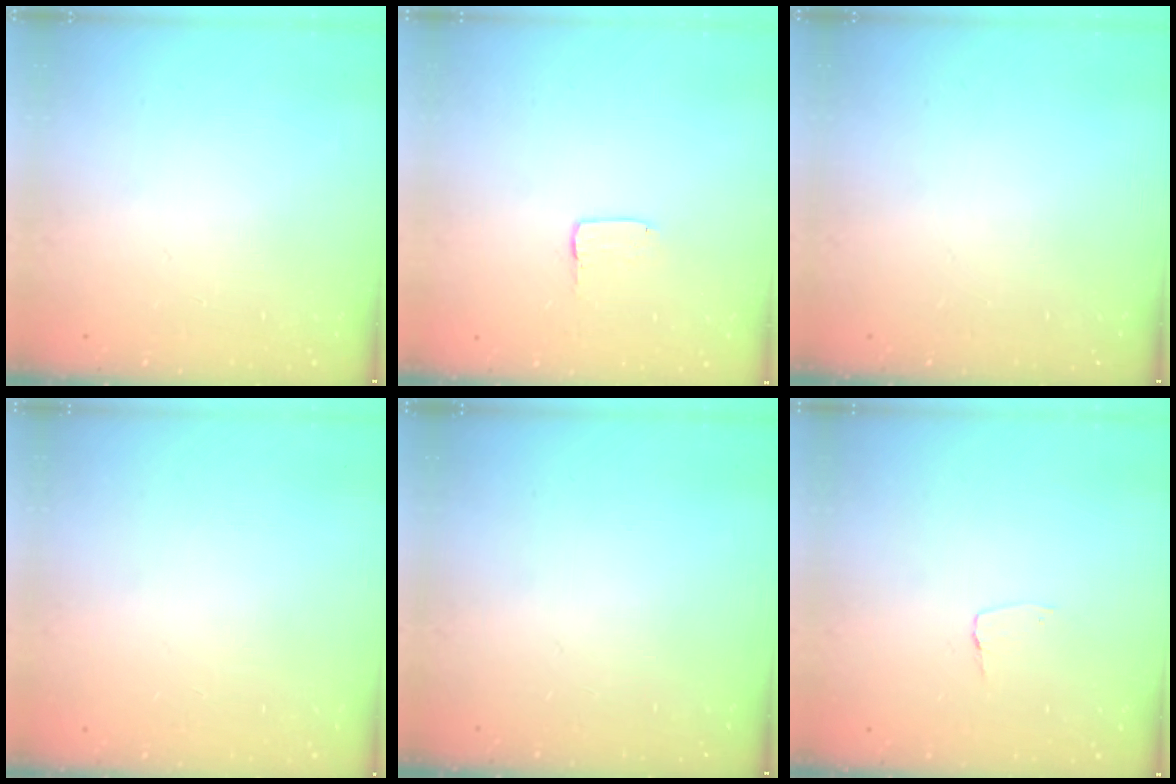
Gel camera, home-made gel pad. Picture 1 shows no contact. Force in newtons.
{"total": 1.7, "press": 1.6, "slide": 0.1}
{"total": 0.0}
{"total": 0.0}
{"total": 0.0}
{"total": 2.6, "press": 2.6, "slide": 0.2}